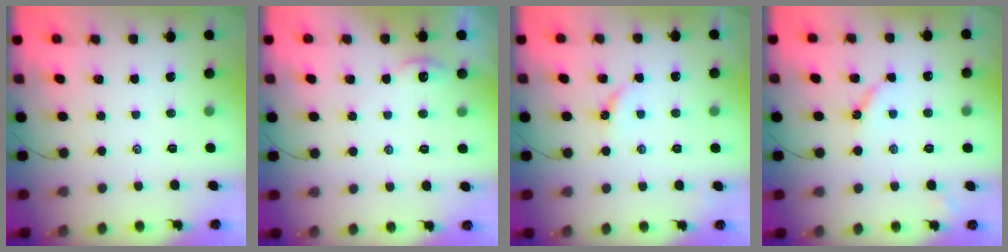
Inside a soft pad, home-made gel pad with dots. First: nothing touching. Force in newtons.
{"total": 2.5, "press": 2.5, "slide": 0.3}
{"total": 3.8, "press": 3.7, "slide": 0.4}
{"total": 4.3, "press": 4.2, "slide": 0.6}